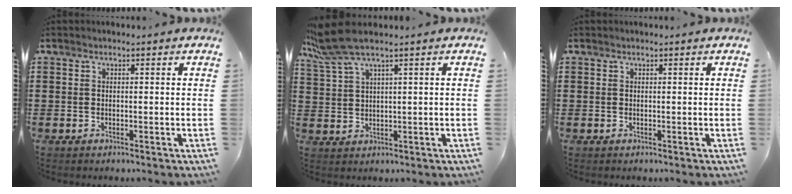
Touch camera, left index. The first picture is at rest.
{"total": 5.9, "force": [4.1, 0.6, 4.2], "torque": [-0.109, -0.007, 0.070]}
{"total": 0.0}